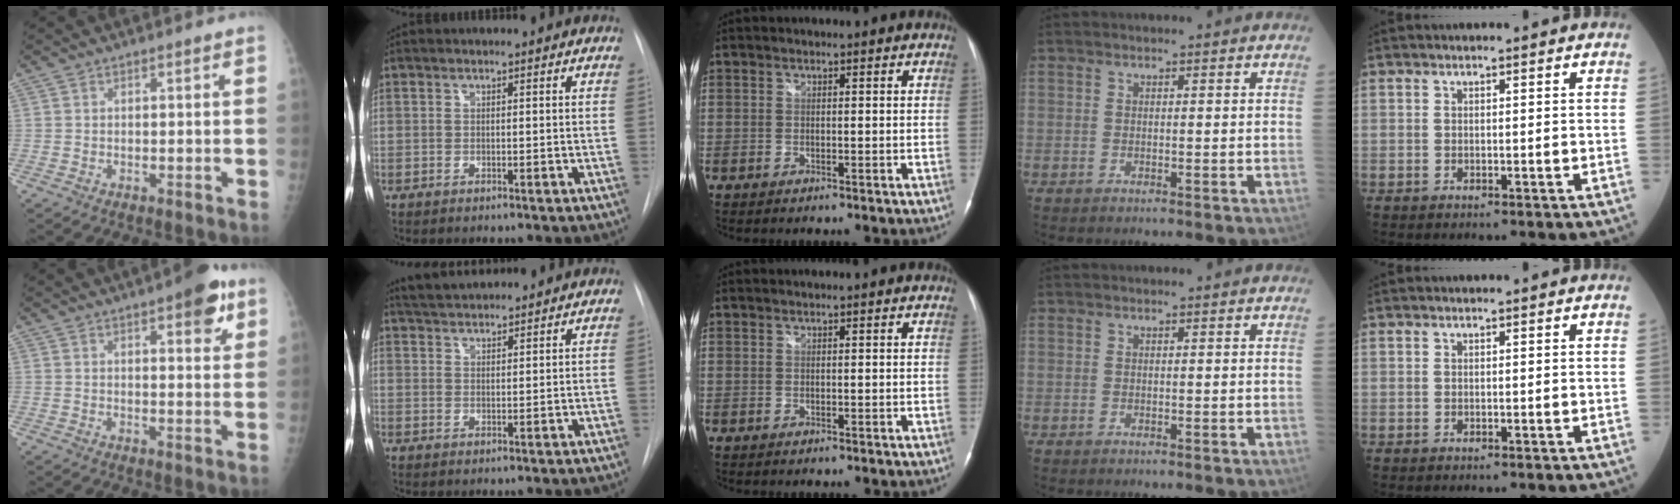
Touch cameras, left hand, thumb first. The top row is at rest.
{"thumb": {"total": 10.9, "force": [5.8, 3.7, 8.5], "torque": [-0.083, -0.021, 0.070]}, "index": {"total": 5.9, "force": [5.6, 0.9, 1.6], "torque": [-0.032, 0.032, 0.096]}}